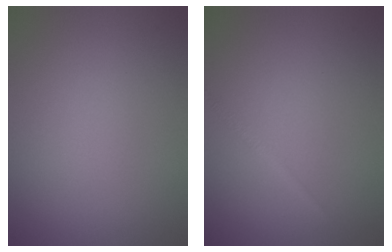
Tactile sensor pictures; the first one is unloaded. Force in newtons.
{"total": 0.8, "press": 0.8, "slide": 0.1}